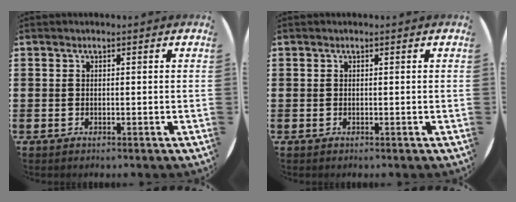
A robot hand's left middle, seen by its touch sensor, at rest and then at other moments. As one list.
[{"total": 0.0}]